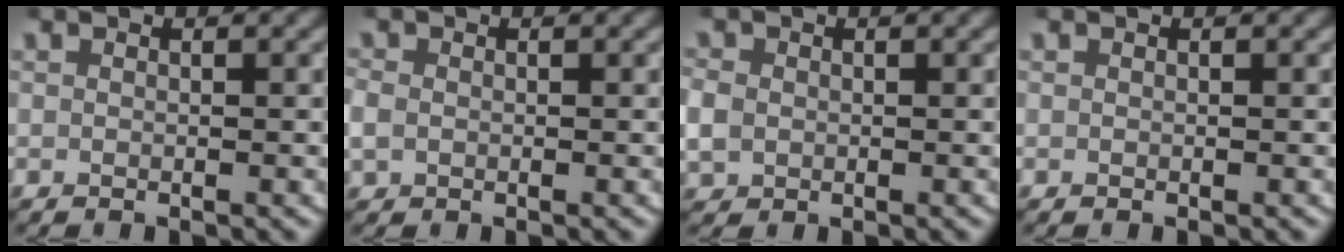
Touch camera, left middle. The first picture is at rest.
{"total": 2.1, "force": [-0.2, 1.9, 0.9], "torque": [-0.034, -0.002, -0.001]}
{"total": 2.5, "force": [-0.2, 2.3, 1.0], "torque": [-0.039, -0.002, 0.000]}
{"total": 0.0}